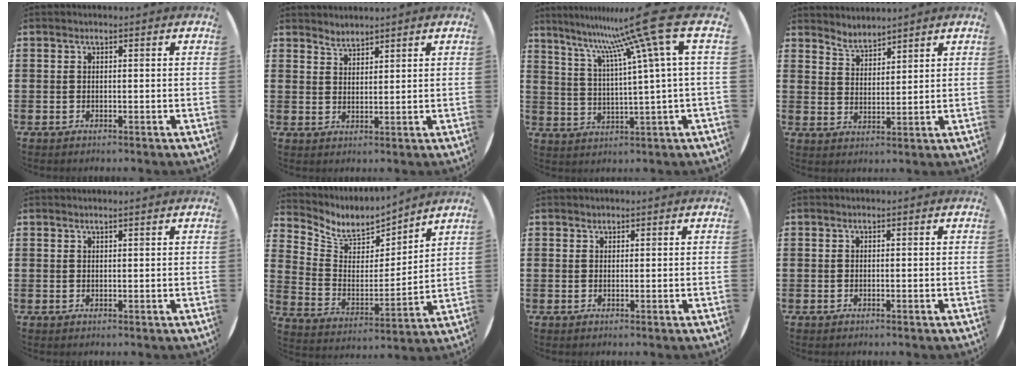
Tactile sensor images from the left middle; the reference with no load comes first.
{"total": 2.3, "force": [2.2, 0.2, -0.4], "torque": [0.003, -0.004, 0.043]}
{"total": 15.5, "force": [9.0, 0.6, 12.6], "torque": [-0.240, -0.045, 0.135]}
{"total": 3.3, "force": [3.3, 0.3, -0.4], "torque": [-0.001, -0.016, 0.062]}
{"total": 0.7, "force": [0.7, -0.2, 0.1], "torque": [0.002, 0.000, 0.012]}
{"total": 6.5, "force": [5.8, 2.7, 1.3], "torque": [-0.062, -0.043, 0.101]}
{"total": 0.7, "force": [0.6, 0.2, -0.1], "torque": [0.011, 0.000, 0.010]}
{"total": 0.0}